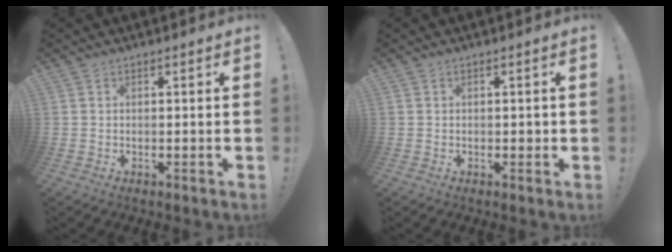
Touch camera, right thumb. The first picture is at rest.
{"total": 1.0, "force": [-0.1, 0.8, 0.5], "torque": [0.000, 0.000, -0.003]}